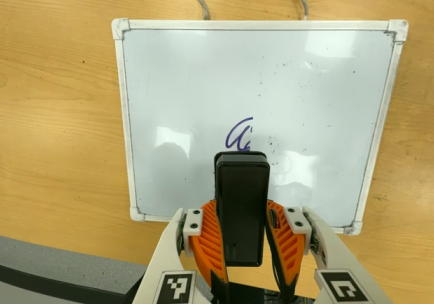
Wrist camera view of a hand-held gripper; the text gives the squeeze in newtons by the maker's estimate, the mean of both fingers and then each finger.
{"total": 9.7, "left": 7.1, "right": 12.3}